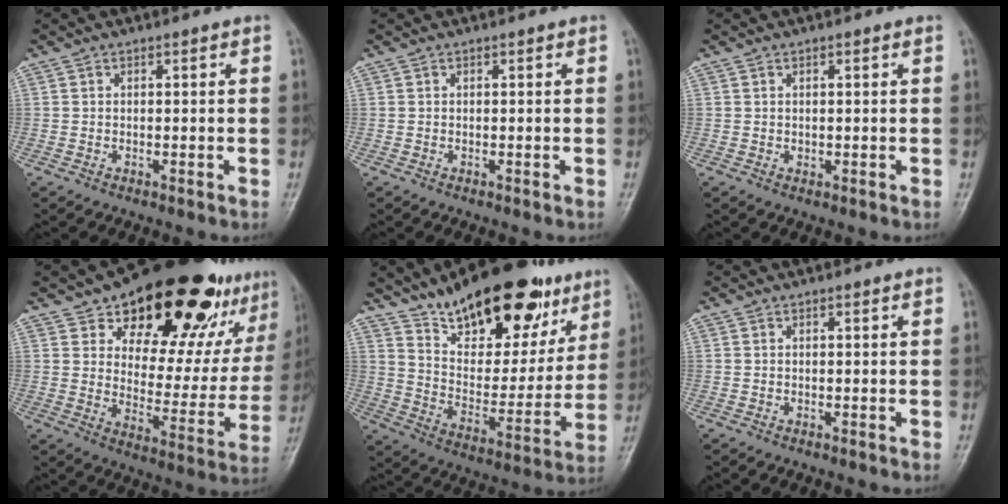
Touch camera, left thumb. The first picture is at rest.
{"total": 0.0}
{"total": 0.8, "force": [0.3, 0.5, 0.6], "torque": [-0.005, -0.001, 0.006]}
{"total": 28.6, "force": [18.4, 13.1, 17.5], "torque": [-0.208, -0.071, 0.262]}
{"total": 23.9, "force": [15.9, 9.8, 15.0], "torque": [-0.189, -0.061, 0.260]}
{"total": 0.0}